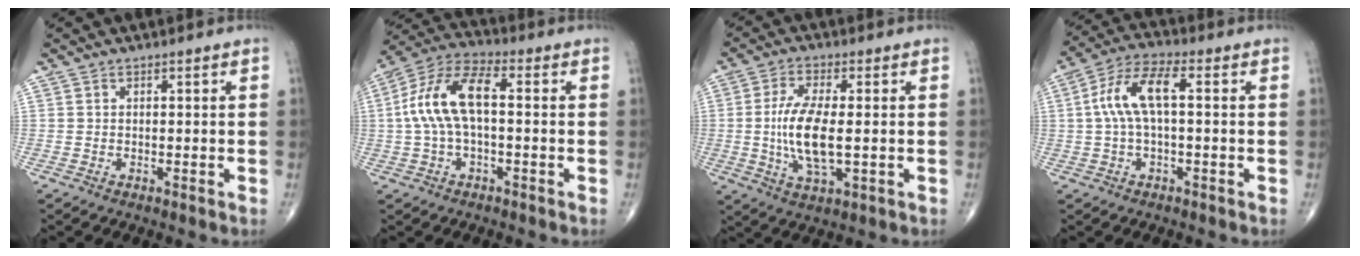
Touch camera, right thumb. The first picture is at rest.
{"total": 12.4, "force": [0.3, 5.7, 11.0], "torque": [-0.229, 0.040, -0.002]}
{"total": 10.7, "force": [-0.5, 3.8, 10.0], "torque": [-0.206, -0.008, -0.009]}
{"total": 9.5, "force": [0.8, 3.7, 8.7], "torque": [-0.188, 0.034, 0.011]}